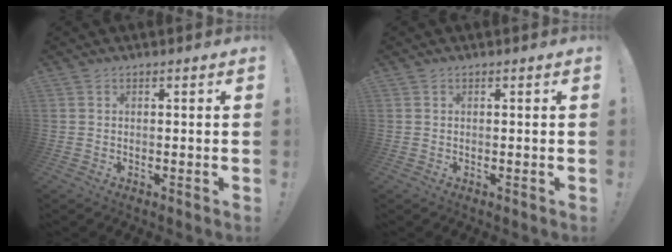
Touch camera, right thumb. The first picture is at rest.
{"total": 0.0}